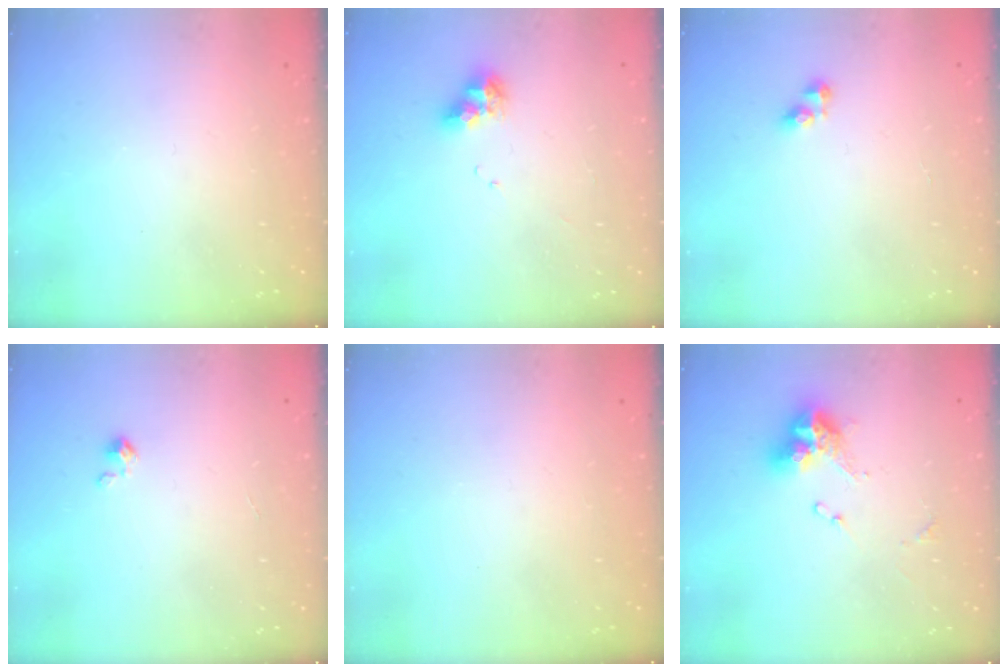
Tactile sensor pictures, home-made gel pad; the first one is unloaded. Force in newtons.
{"total": 9.7, "press": 9.6, "slide": 1.1}
{"total": 3.8, "press": 3.7, "slide": 0.4}
{"total": 1.1, "press": 1.1, "slide": 0.2}
{"total": 0.0}
{"total": 11.8, "press": 11.8, "slide": 1.3}